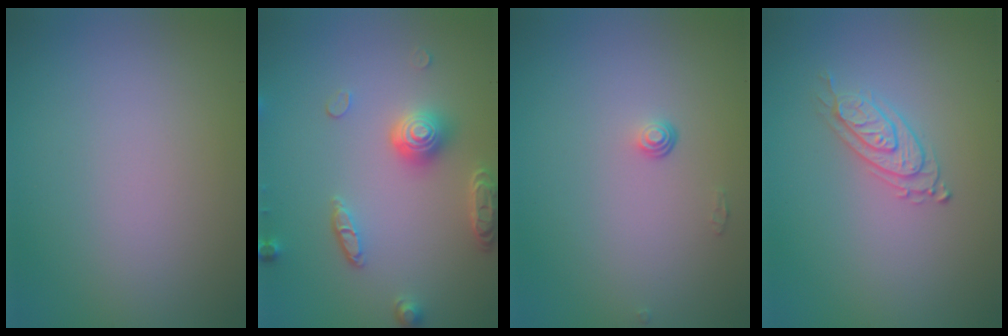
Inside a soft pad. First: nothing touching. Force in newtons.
{"total": 4.4, "press": 3.6, "slide": 2.5}
{"total": 0.8, "press": 0.5, "slide": 0.6}
{"total": 2.3, "press": 2.1, "slide": 0.9}